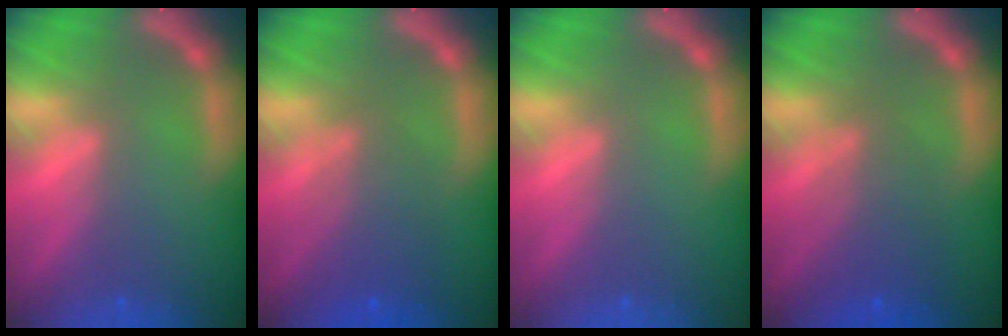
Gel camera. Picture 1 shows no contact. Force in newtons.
{"total": 4.6}
{"total": 0.0}
{"total": 4.6}